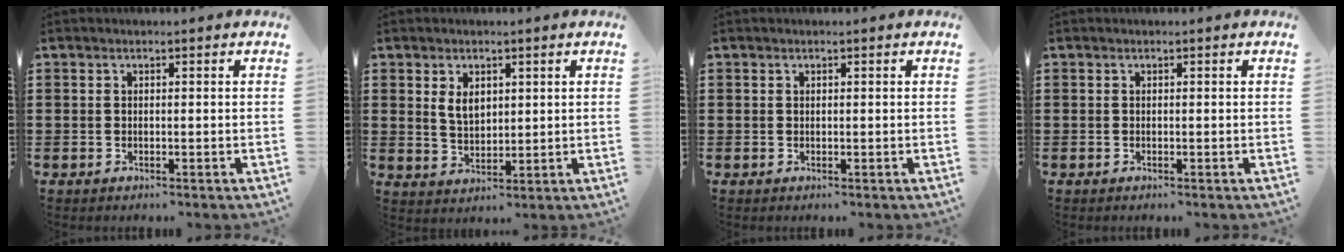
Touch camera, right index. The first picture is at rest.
{"total": 3.7, "force": [1.5, 2.3, 2.4], "torque": [-0.046, 0.005, 0.026]}
{"total": 0.0}
{"total": 0.0}